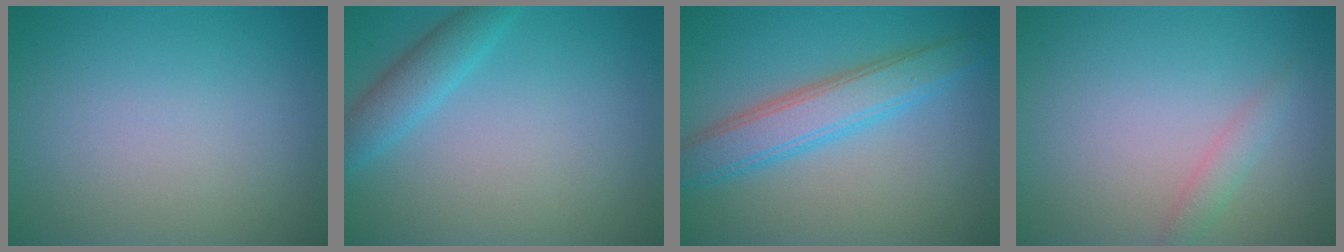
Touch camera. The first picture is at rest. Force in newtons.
{"total": 2.9, "press": 2.9, "slide": 0.2}
{"total": 4.8, "press": 4.8, "slide": 0.1}
{"total": 1.5, "press": 1.5, "slide": 0.0}